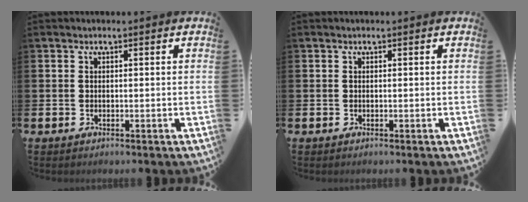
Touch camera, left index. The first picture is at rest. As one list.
[{"total": 0.0}]